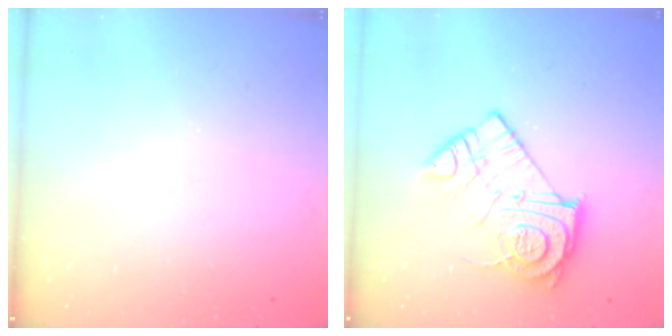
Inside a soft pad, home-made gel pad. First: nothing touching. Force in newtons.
{"total": 14.5, "press": 14.5, "slide": 1.0}